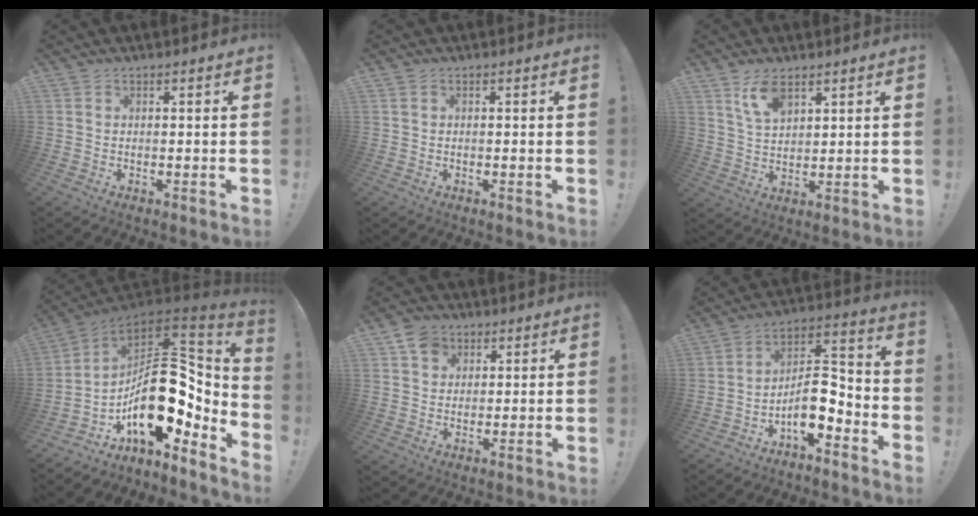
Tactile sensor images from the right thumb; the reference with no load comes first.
{"total": 0.6, "force": [0.1, 0.6, 0.3], "torque": [-0.006, 0.002, 0.002]}
{"total": 7.8, "force": [5.1, 3.4, 4.7], "torque": [-0.089, -0.019, 0.094]}
{"total": 24.6, "force": [-2.1, 13.3, 20.6], "torque": [-0.348, -0.015, -0.028]}
{"total": 6.7, "force": [3.3, 5.4, 2.0], "torque": [-0.033, -0.010, 0.063]}
{"total": 11.0, "force": [-5.7, 4.8, 8.1], "torque": [-0.134, 0.021, -0.096]}